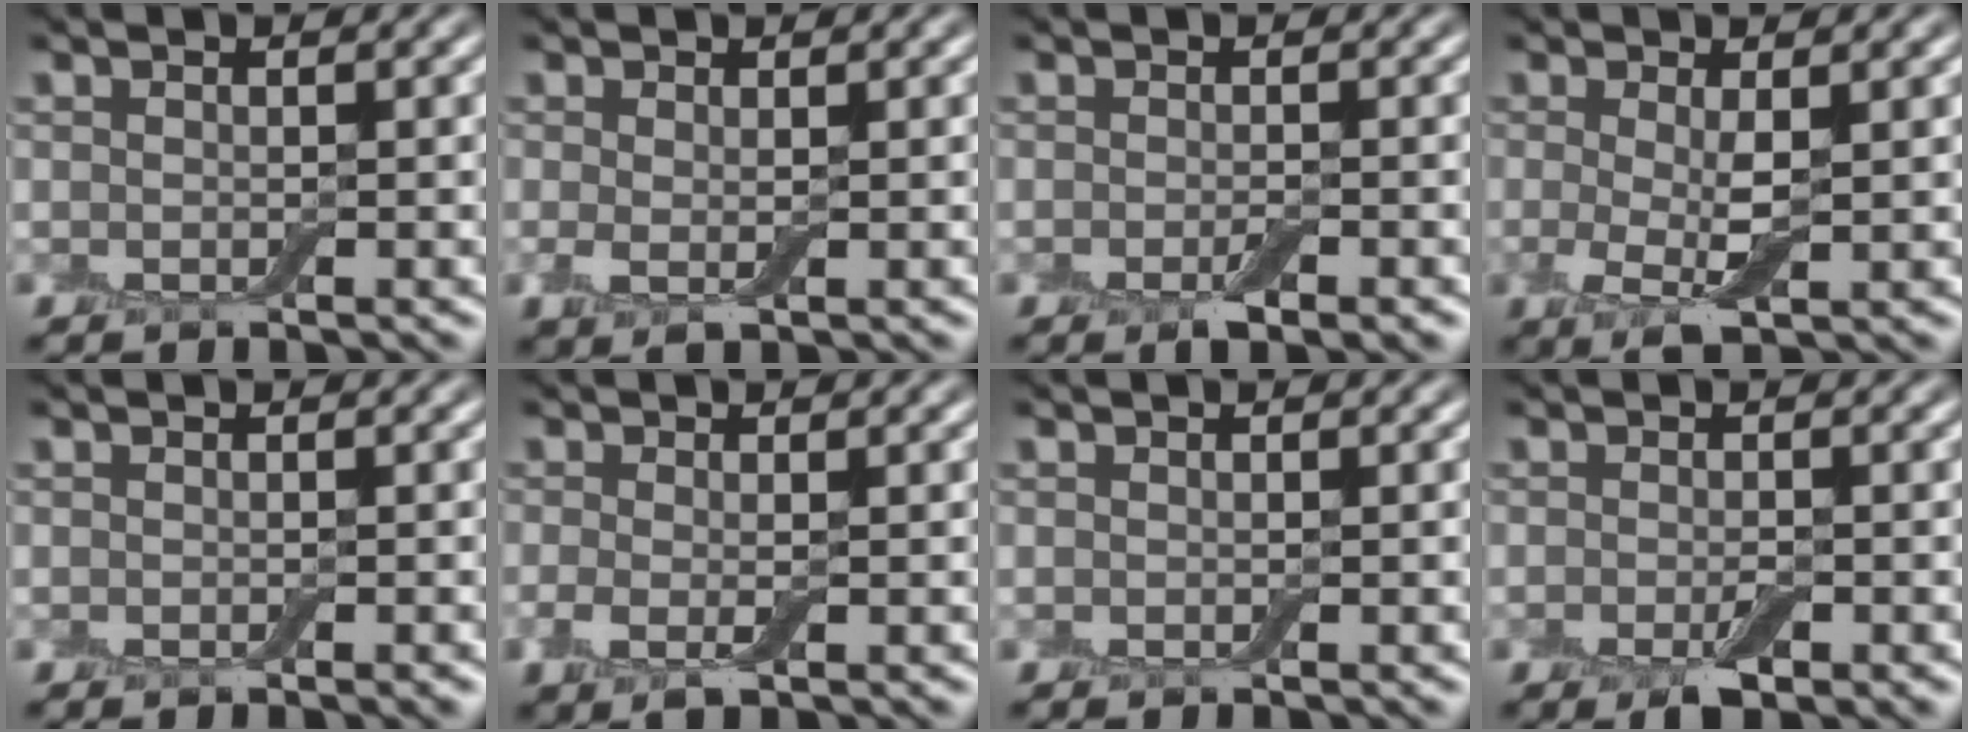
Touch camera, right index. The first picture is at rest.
{"total": 1.6, "force": [0.1, 0.5, 1.5], "torque": [-0.031, -0.005, 0.004]}
{"total": 1.9, "force": [-1.0, 0.4, 1.6], "torque": [-0.025, -0.004, -0.017]}
{"total": 3.0, "force": [0.0, 0.7, 2.9], "torque": [-0.058, -0.007, 0.001]}
{"total": 0.6, "force": [-0.4, 0.0, 0.5], "torque": [-0.006, 0.000, -0.004]}
{"total": 1.9, "force": [-0.3, 0.7, 1.7], "torque": [-0.039, -0.007, -0.006]}
{"total": 0.0}
{"total": 2.2, "force": [-1.0, 0.7, 1.8], "torque": [-0.030, -0.004, -0.018]}